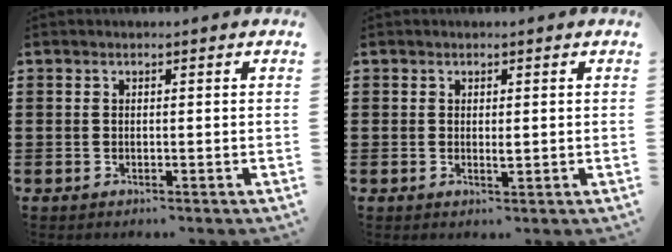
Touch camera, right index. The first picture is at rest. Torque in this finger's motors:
{"motor_torque": [0.81, 0.52, 0.02, 0.01]}